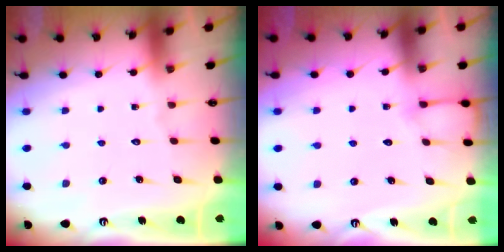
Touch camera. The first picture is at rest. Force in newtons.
{"total": 5.7, "press": 5.7, "slide": 0.4}